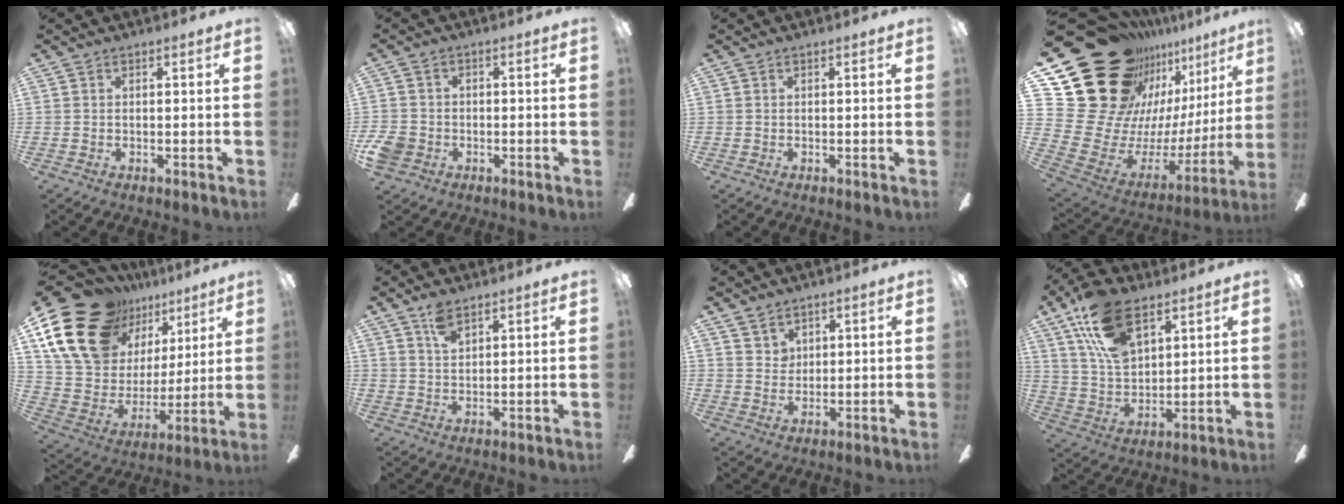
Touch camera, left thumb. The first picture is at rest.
{"total": 5.1, "force": [-1.9, 4.2, 2.2], "torque": [-0.054, 0.014, -0.036]}
{"total": 0.0}
{"total": 30.0, "force": [18.0, 18.8, 14.9], "torque": [-0.245, -0.161, 0.385]}
{"total": 21.9, "force": [14.0, 12.9, 10.7], "torque": [-0.205, -0.080, 0.265]}
{"total": 4.3, "force": [3.0, 1.8, 2.5], "torque": [-0.048, -0.001, 0.053]}
{"total": 3.8, "force": [2.7, 2.7, 0.1], "torque": [0.002, -0.013, 0.048]}
{"total": 17.2, "force": [9.8, 9.3, 10.6], "torque": [-0.213, -0.030, 0.179]}